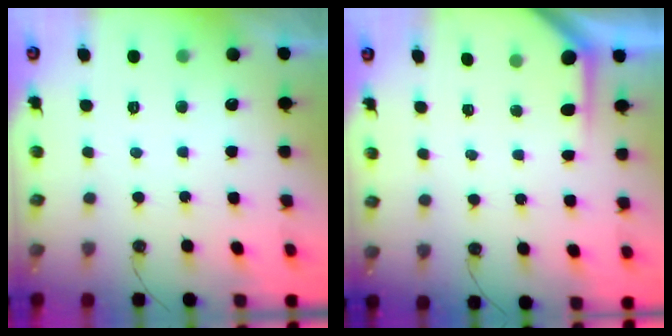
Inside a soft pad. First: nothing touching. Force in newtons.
{"total": 2.2, "press": 2.2, "slide": 0.3}